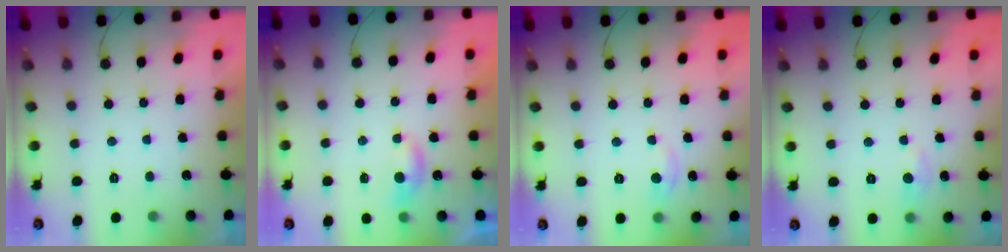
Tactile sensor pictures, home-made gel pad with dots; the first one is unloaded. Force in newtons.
{"total": 4.8, "press": 4.8, "slide": 0.6}
{"total": 3.5, "press": 3.5, "slide": 0.5}
{"total": 4.7, "press": 4.6, "slide": 0.8}